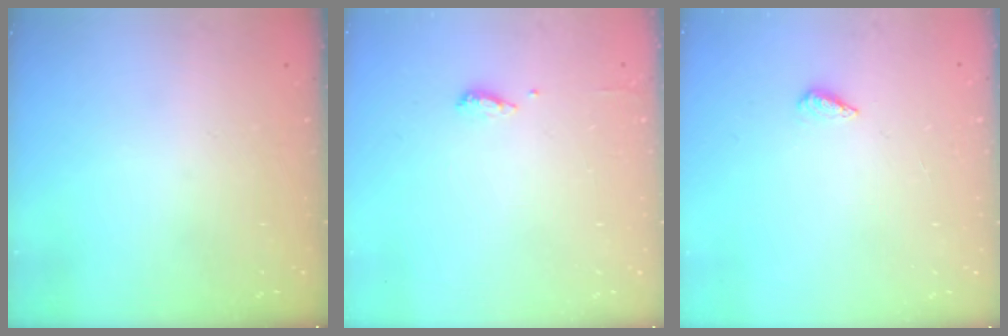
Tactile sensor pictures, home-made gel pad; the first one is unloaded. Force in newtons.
{"total": 6.1, "press": 6.0, "slide": 1.3}
{"total": 2.3, "press": 2.2, "slide": 0.8}